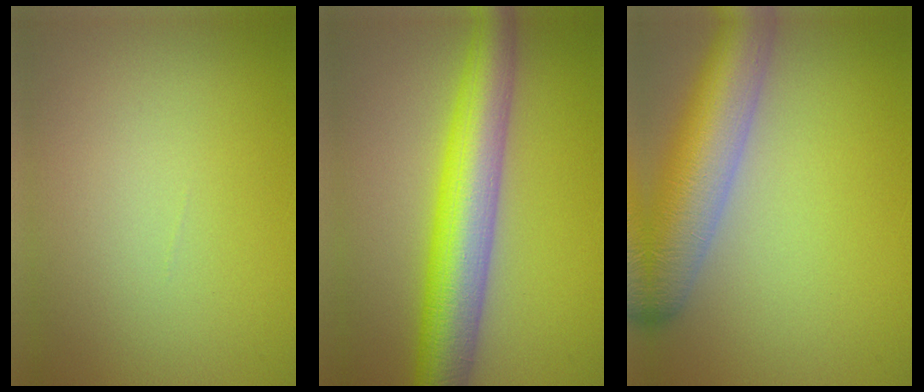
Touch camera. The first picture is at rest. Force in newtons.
{"total": 8.6, "press": 8.6, "slide": 0.2}
{"total": 8.7, "press": 8.7, "slide": 0.5}